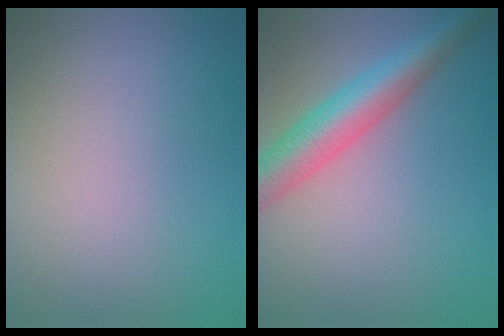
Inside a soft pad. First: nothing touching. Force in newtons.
{"total": 5.7, "press": 5.7, "slide": 0.2}